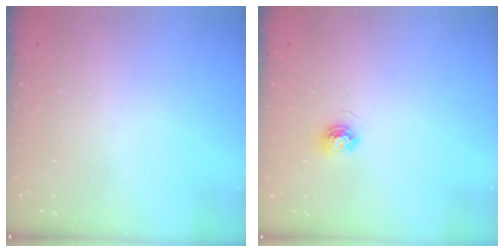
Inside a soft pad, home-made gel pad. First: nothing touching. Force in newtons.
{"total": 3.7, "press": 3.7, "slide": 0.4}